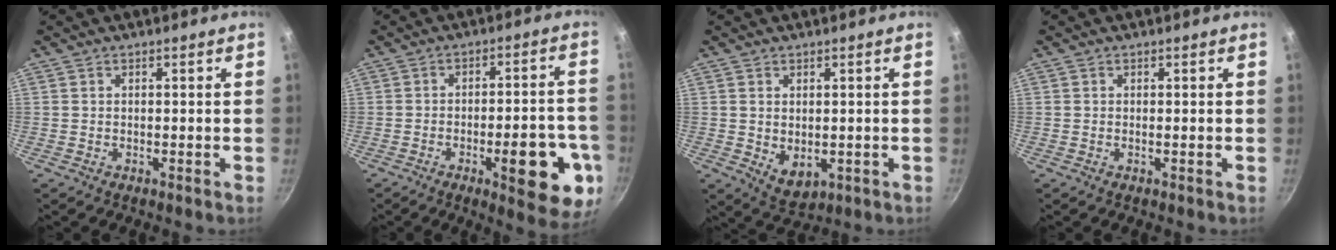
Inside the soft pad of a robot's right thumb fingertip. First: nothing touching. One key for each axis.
{"total": 15.4, "fx": -5.6, "fy": 5.2, "fz": 13.4, "tx": -0.135, "ty": 0.023, "tz": -0.070}
{"total": 5.3, "fx": -0.1, "fy": 3.5, "fz": 3.9, "tx": -0.055, "ty": -0.016, "tz": 0.009}
{"total": 0.0}